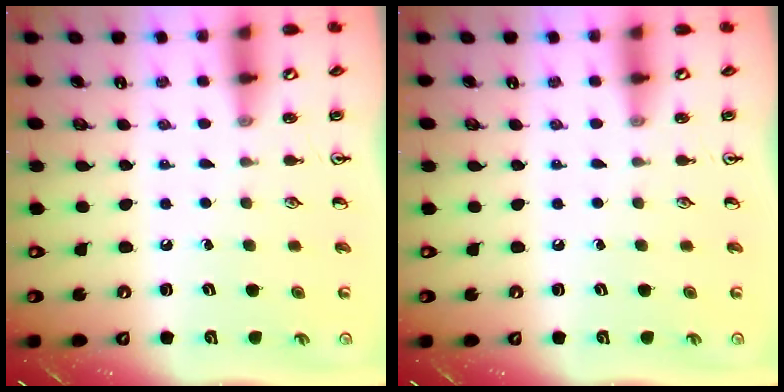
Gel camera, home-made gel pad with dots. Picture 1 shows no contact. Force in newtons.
{"total": 0.0}